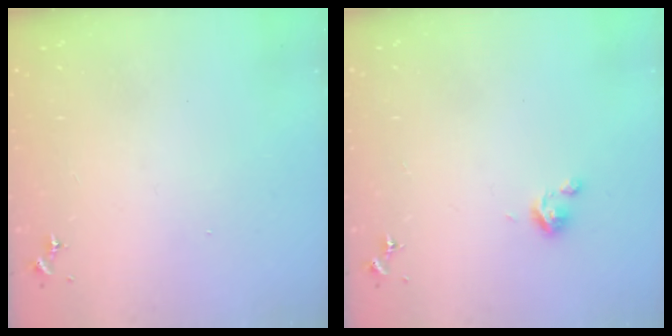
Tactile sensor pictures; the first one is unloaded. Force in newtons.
{"total": 3.8, "press": 3.8, "slide": 0.3}